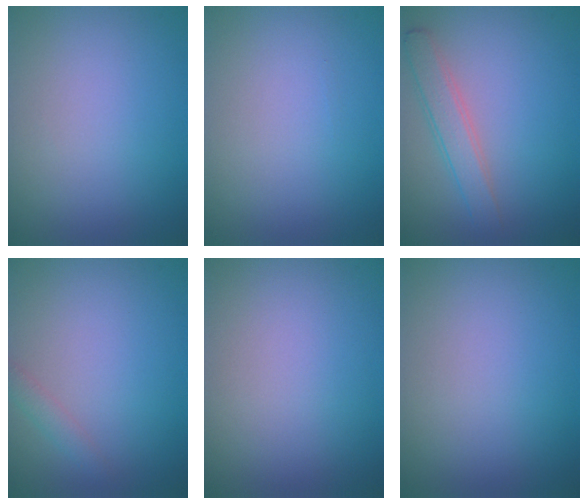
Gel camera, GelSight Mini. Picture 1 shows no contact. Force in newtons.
{"total": 0.0}
{"total": 2.6, "press": 2.6, "slide": 0.1}
{"total": 1.2, "press": 1.2, "slide": 0.1}
{"total": 0.0}
{"total": 0.0}